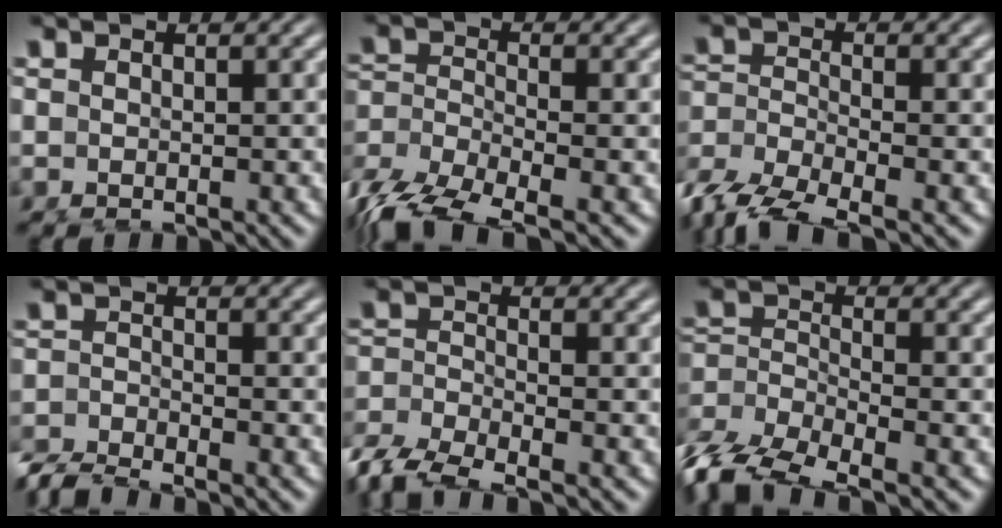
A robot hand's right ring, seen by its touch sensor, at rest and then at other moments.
{"total": 7.3, "force": [-4.7, 4.0, 3.9], "torque": [-0.104, -0.037, -0.061]}
{"total": 6.4, "force": [-3.9, 3.7, 3.4], "torque": [-0.087, -0.028, -0.055]}
{"total": 3.7, "force": [-3.6, 0.6, 0.7], "torque": [-0.009, -0.015, -0.060]}
{"total": 6.3, "force": [-4.9, 2.9, 2.5], "torque": [-0.058, -0.026, -0.074]}
{"total": 8.7, "force": [-5.3, 5.4, 4.3], "torque": [-0.114, -0.047, -0.069]}